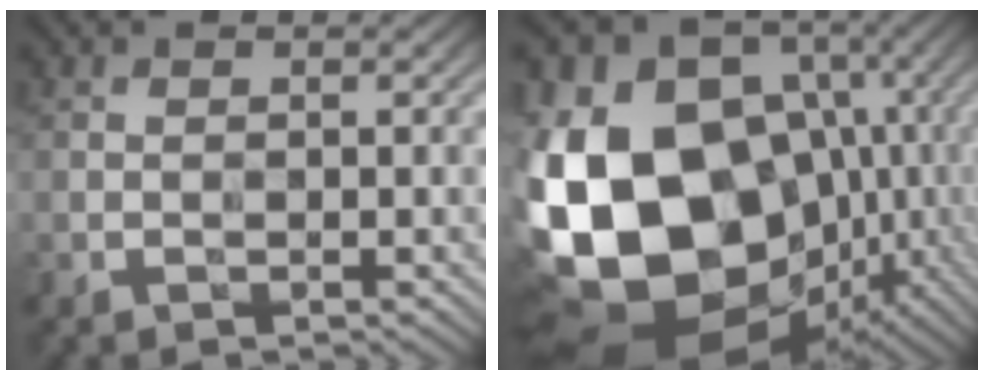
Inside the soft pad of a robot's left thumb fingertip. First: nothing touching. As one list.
[{"total": 22.8, "force": [-2.8, 17.5, 14.3], "torque": [-0.354, -0.039, -0.008]}]